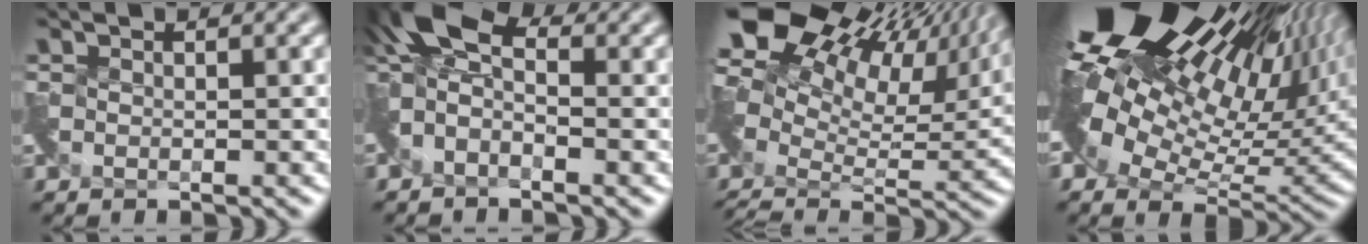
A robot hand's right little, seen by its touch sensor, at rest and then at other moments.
{"total": 4.4, "force": [-0.1, 2.6, 3.5], "torque": [-0.070, 0.021, -0.015]}
{"total": 14.3, "force": [5.4, 8.3, 10.4], "torque": [-0.187, 0.023, 0.108]}
{"total": 18.2, "force": [8.5, 8.4, 13.7], "torque": [-0.214, 0.039, 0.155]}